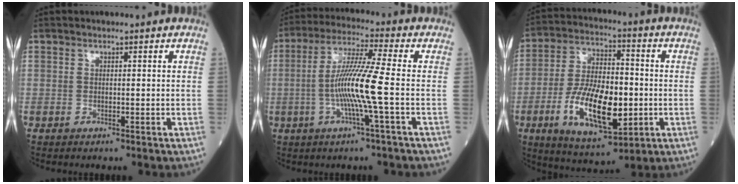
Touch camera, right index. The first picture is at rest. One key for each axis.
{"total": 10.1, "fx": -1.8, "fy": -1.0, "fz": 9.9, "tx": -0.195, "ty": -0.001, "tz": -0.040}
{"total": 15.4, "fx": -3.6, "fy": 5.9, "fz": 13.8, "tx": -0.261, "ty": -0.006, "tz": -0.061}